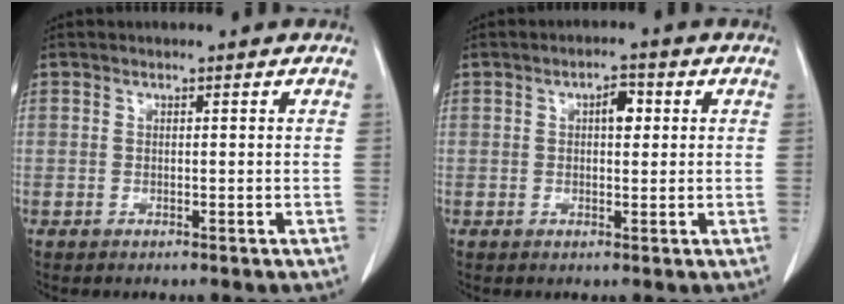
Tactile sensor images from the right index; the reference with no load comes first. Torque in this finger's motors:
{"motor_torque": [0.02, 0.00, 0.03, 0.01]}